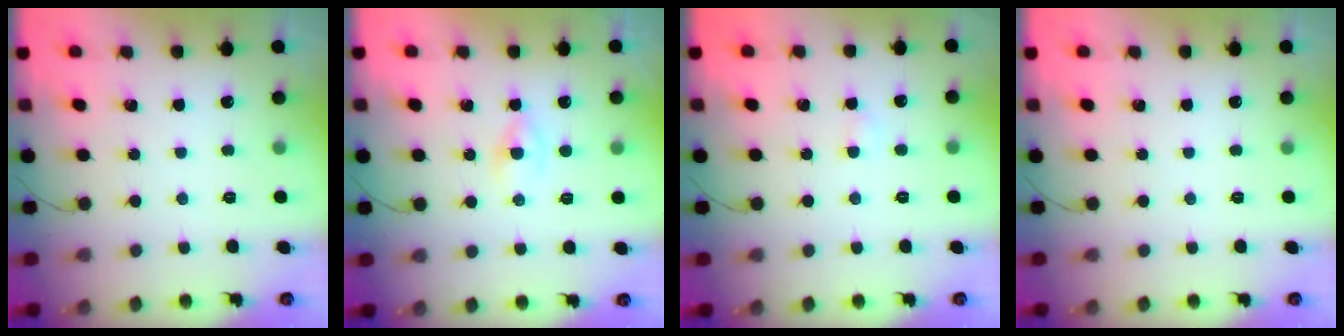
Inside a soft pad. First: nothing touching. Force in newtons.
{"total": 1.1, "press": 0.8, "slide": 0.7}
{"total": 2.0, "press": 1.8, "slide": 0.8}
{"total": 0.0}